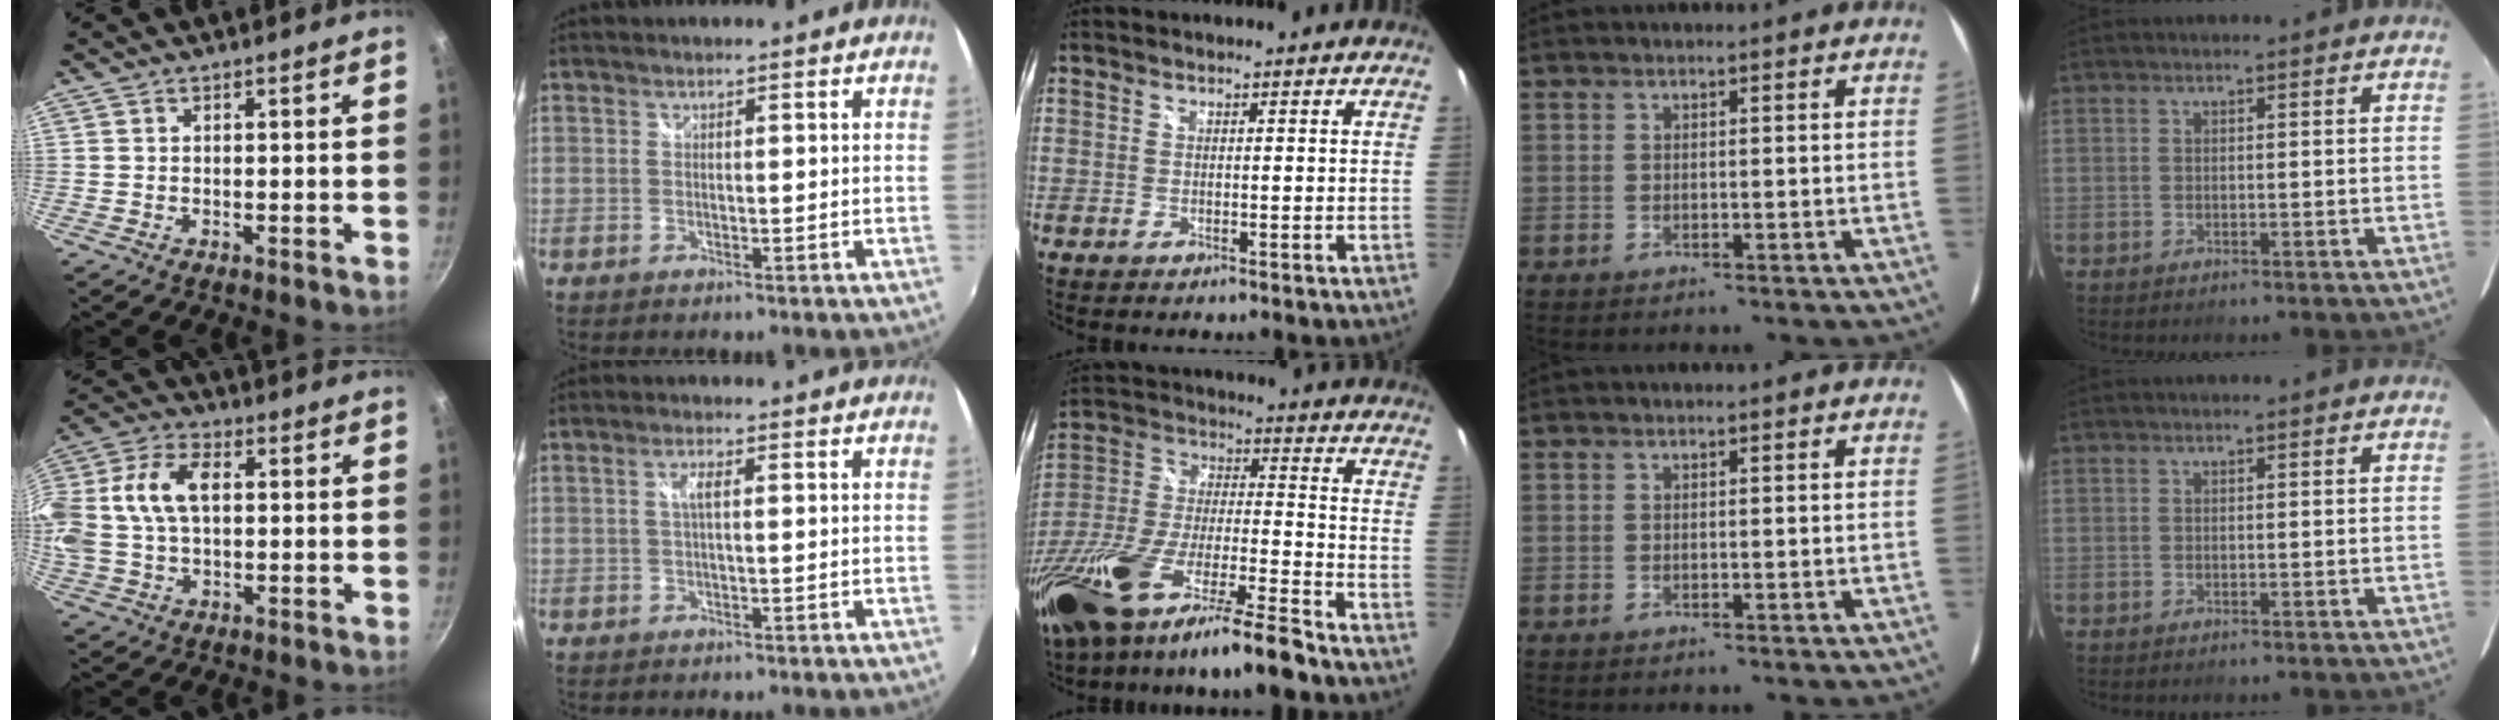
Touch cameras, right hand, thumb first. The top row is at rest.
{"thumb": {"total": 16.9, "force": [1.9, 10.8, 12.8], "torque": [-0.272, 0.029, 0.023]}, "index": {"total": 2.1, "force": [0.2, 0.3, 2.0], "torque": [-0.039, 0.003, 0.002]}, "middle": {"total": 23.4, "force": [-16.8, 3.2, 16.0], "torque": [-0.316, -0.053, -0.303]}}